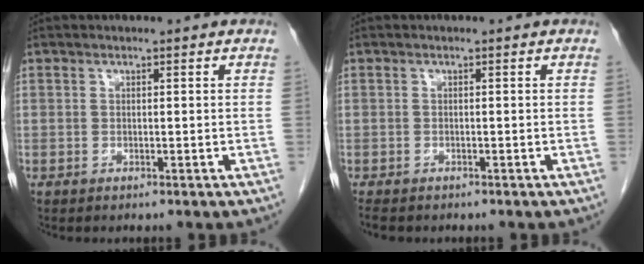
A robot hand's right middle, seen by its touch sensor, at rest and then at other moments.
{"total": 2.4, "force": [-2.0, 0.9, 1.0], "torque": [-0.021, -0.006, -0.025]}